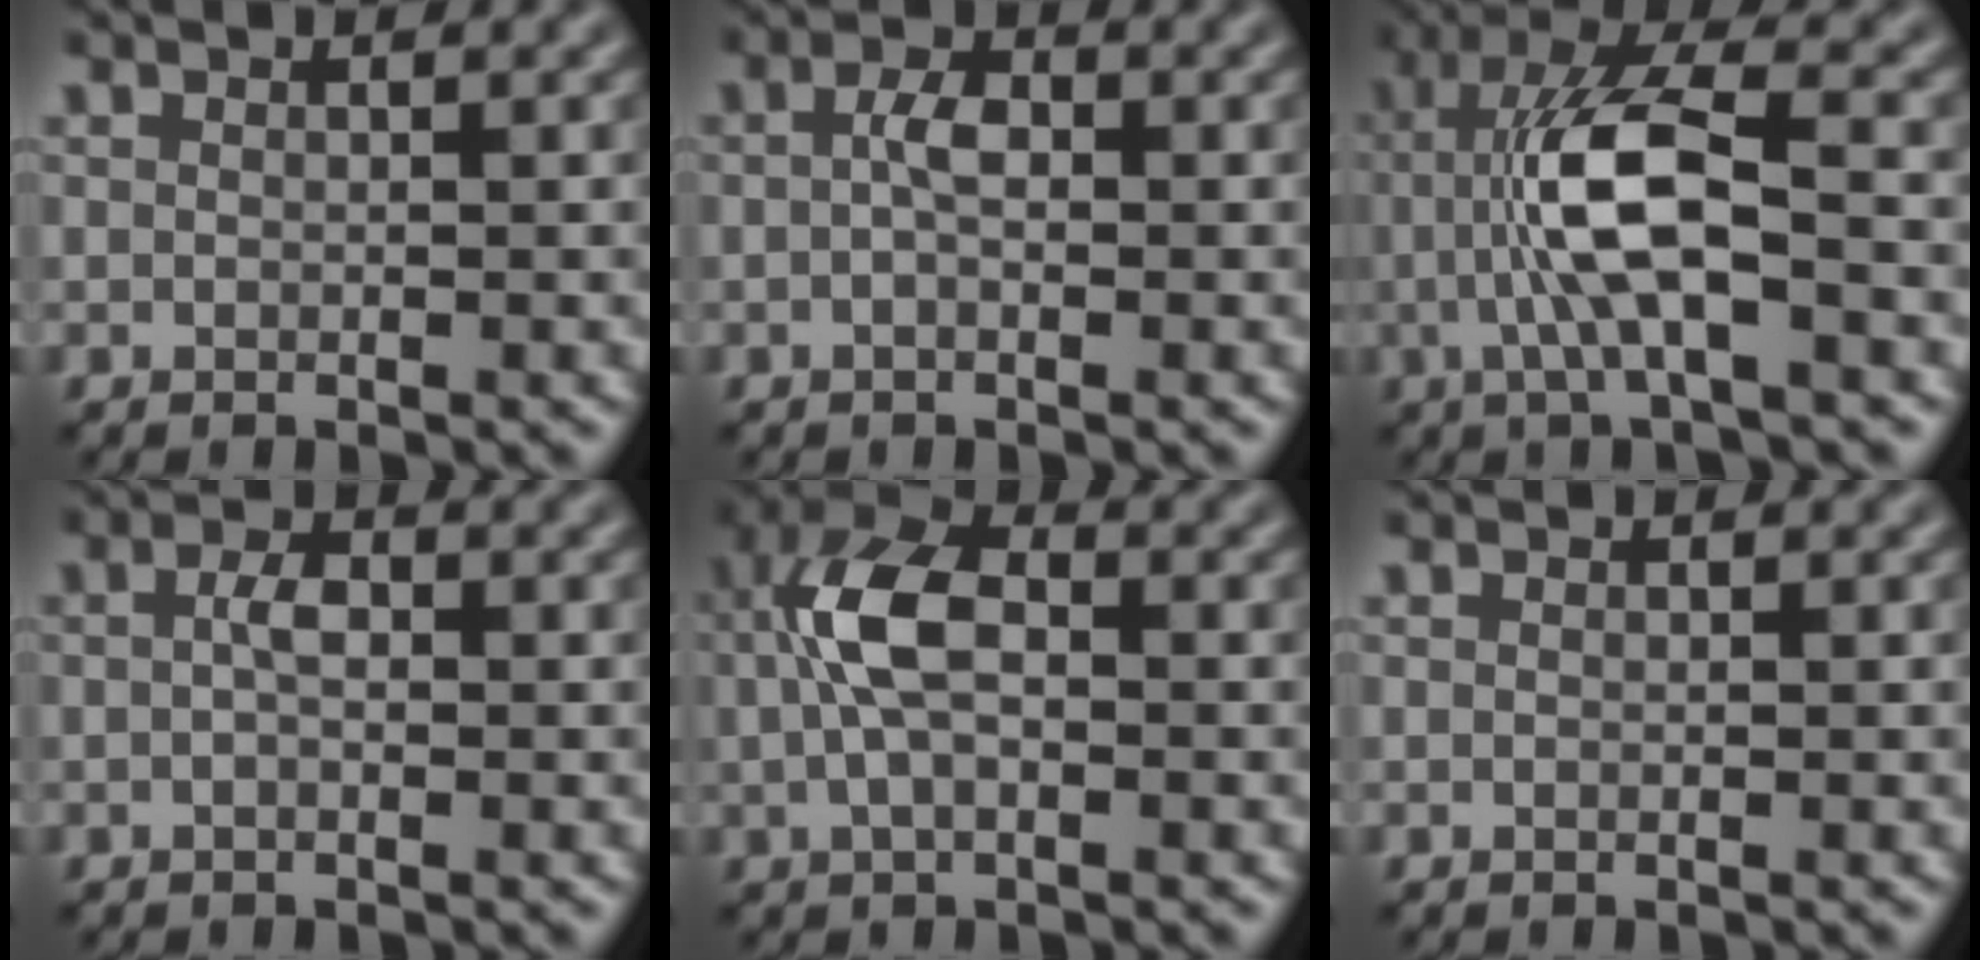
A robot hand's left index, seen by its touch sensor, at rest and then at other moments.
{"total": 2.0, "force": [-0.1, 0.9, 1.7], "torque": [-0.035, 0.008, -0.006]}
{"total": 7.2, "force": [-1.3, 1.8, 6.9], "torque": [-0.142, 0.016, -0.028]}
{"total": 1.6, "force": [-0.1, 0.7, 1.4], "torque": [-0.029, 0.007, -0.004]}
{"total": 5.8, "force": [0.0, 3.1, 4.9], "torque": [-0.107, 0.015, -0.009]}
{"total": 0.0}